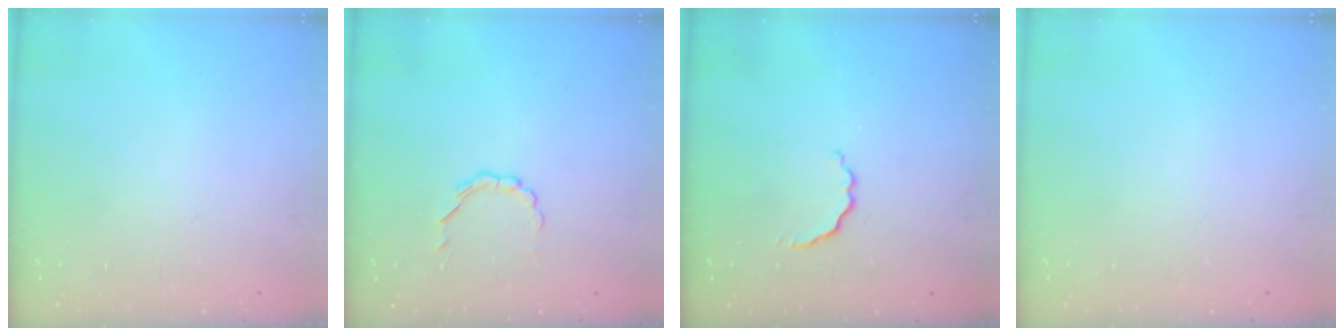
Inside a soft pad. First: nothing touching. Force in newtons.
{"total": 3.1, "press": 3.0, "slide": 0.8}
{"total": 2.7, "press": 2.6, "slide": 0.8}
{"total": 0.0}